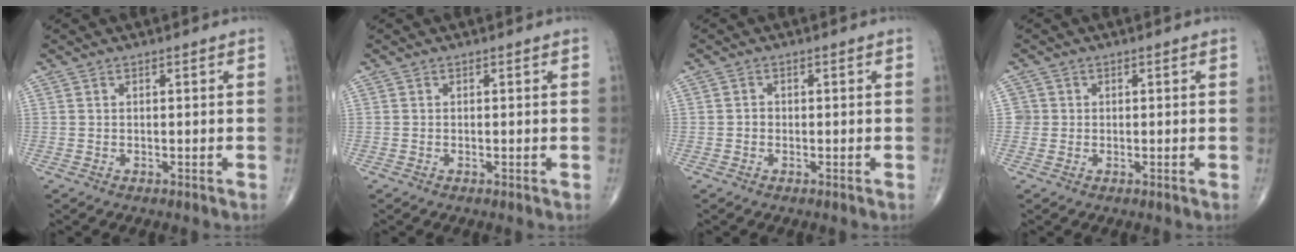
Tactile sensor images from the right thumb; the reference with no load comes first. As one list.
[{"total": 0.0}, {"total": 1.0, "force": [-0.3, 0.9, 0.4], "torque": [-0.002, 0.003, -0.007]}, {"total": 1.7, "force": [0.0, 1.7, -0.1], "torque": [0.015, 0.006, -0.004]}]